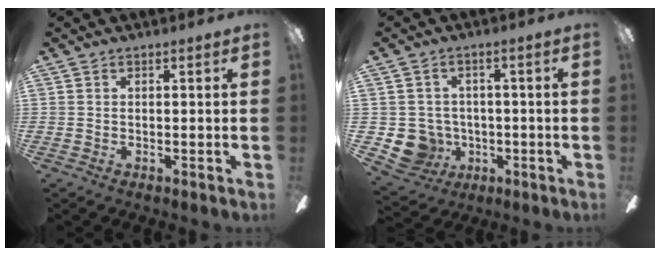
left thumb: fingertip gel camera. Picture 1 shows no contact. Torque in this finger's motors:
{"motor_torque": [-0.06, 0.09, 0.02, -0.01, 0.00]}